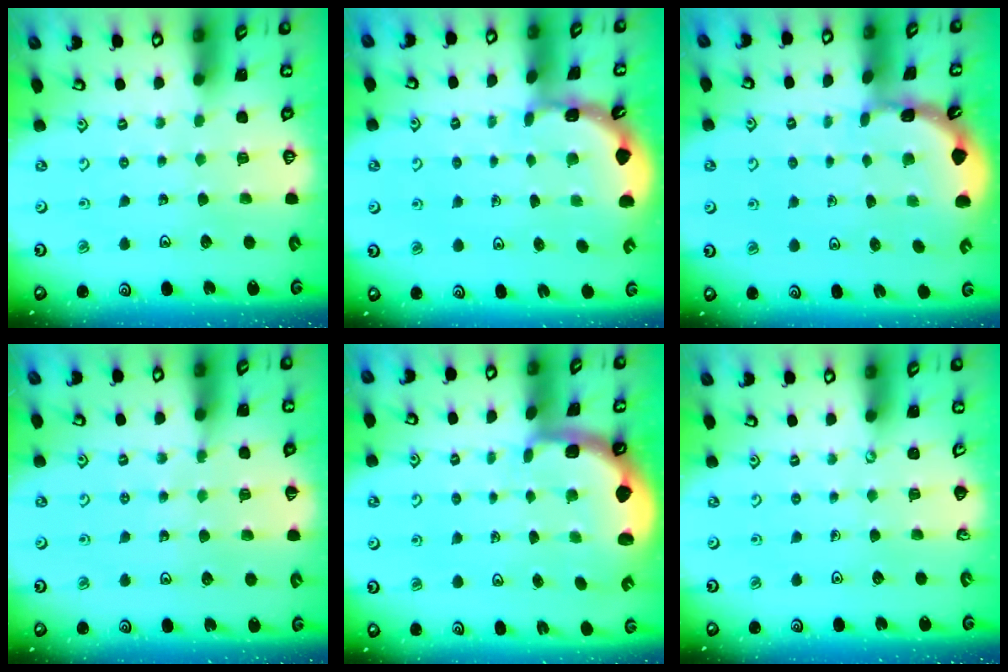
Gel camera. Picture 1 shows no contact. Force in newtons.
{"total": 1.9, "press": 1.9, "slide": 0.1}
{"total": 1.8, "press": 1.8, "slide": 0.1}
{"total": 5.2, "press": 4.9, "slide": 1.5}
{"total": 2.4, "press": 2.1, "slide": 1.2}
{"total": 0.0}